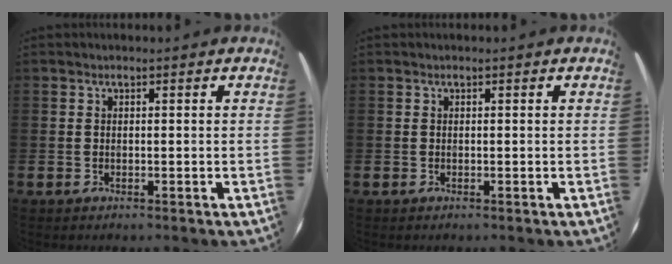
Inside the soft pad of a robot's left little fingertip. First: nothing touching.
{"total": 0.0}